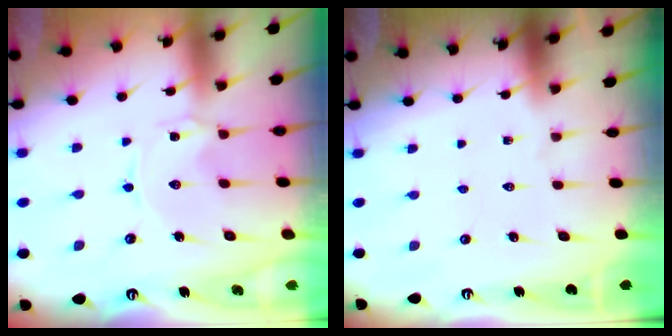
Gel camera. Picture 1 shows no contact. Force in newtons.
{"total": 0.0}